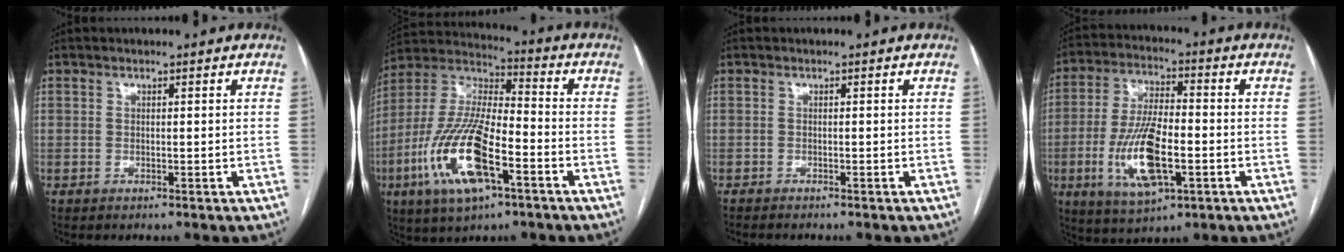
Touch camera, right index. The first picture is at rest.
{"total": 18.0, "force": [-6.9, 5.6, 15.7], "torque": [-0.338, -0.007, -0.122]}
{"total": 2.3, "force": [-2.0, 0.2, 1.0], "torque": [-0.019, -0.005, -0.024]}
{"total": 13.3, "force": [-3.6, 4.3, 12.1], "torque": [-0.247, -0.007, -0.060]}